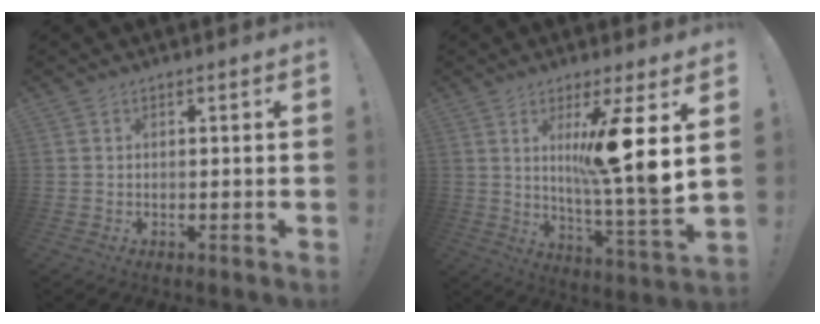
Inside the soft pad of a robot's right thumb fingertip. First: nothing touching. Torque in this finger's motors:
{"motor_torque": [0.08, 0.94, 1.77, -0.05, 0.49]}